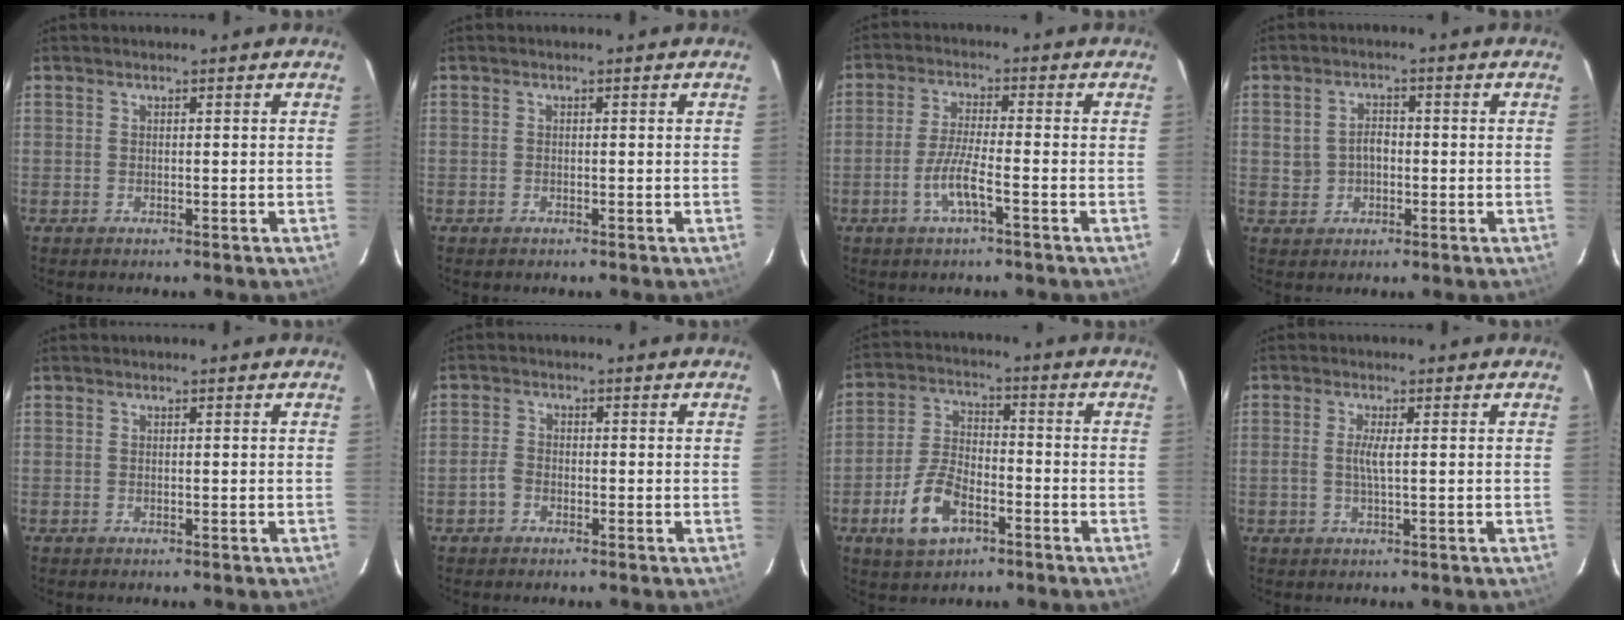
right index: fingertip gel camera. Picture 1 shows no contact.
{"total": 0.5, "force": [-0.4, 0.3, 0.2], "torque": [-0.001, 0.001, -0.008]}
{"total": 5.8, "force": [-2.8, 0.4, 5.1], "torque": [-0.108, -0.002, -0.054]}
{"total": 3.7, "force": [-0.2, 3.1, 2.1], "torque": [-0.040, 0.011, 0.002]}
{"total": 0.0}
{"total": 2.4, "force": [-1.4, 1.8, 0.9], "torque": [-0.019, 0.008, -0.027]}
{"total": 10.5, "force": [-5.1, 5.4, 7.4], "torque": [-0.160, 0.007, -0.090]}
{"total": 2.4, "force": [0.0, 0.1, 2.4], "torque": [-0.049, -0.001, -0.001]}